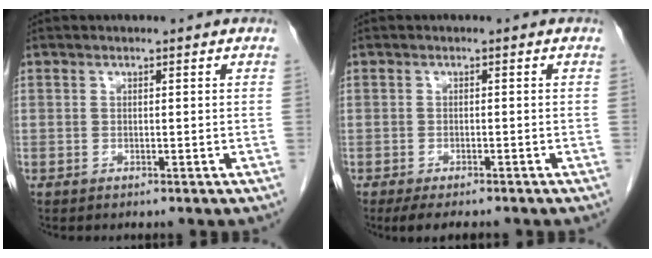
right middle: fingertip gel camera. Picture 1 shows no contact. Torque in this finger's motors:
{"motor_torque": [0.32, -0.15, 0.04, 0.02]}